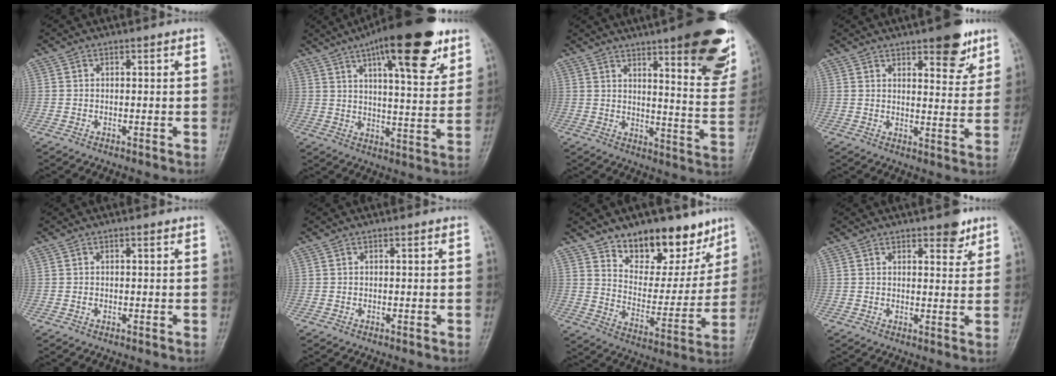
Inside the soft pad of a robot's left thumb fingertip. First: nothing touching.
{"total": 20.5, "force": [11.5, 6.1, 15.8], "torque": [-0.210, -0.032, 0.170]}
{"total": 22.9, "force": [13.1, 5.1, 18.1], "torque": [-0.207, -0.061, 0.168]}
{"total": 9.2, "force": [5.8, 3.3, 6.3], "torque": [-0.060, -0.031, 0.077]}
{"total": 0.6, "force": [0.1, 0.4, 0.5], "torque": [-0.005, 0.001, 0.003]}
{"total": 0.0}
{"total": 16.8, "force": [12.0, 8.8, 7.9], "torque": [-0.048, -0.080, 0.190]}
{"total": 4.4, "force": [3.0, 1.9, 2.6], "torque": [-0.015, -0.016, 0.037]}